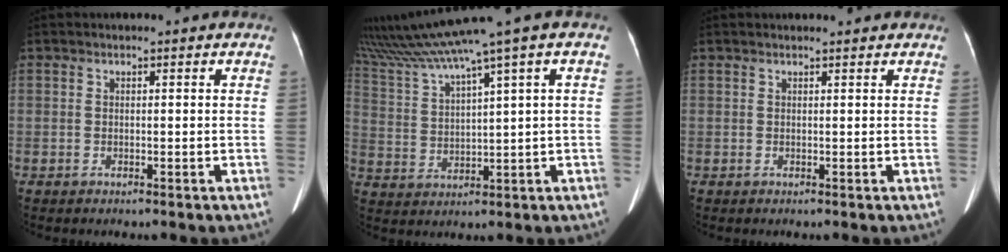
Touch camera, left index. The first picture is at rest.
{"total": 11.7, "force": [8.7, -1.8, 7.7], "torque": [-0.148, 0.019, 0.168]}
{"total": 2.5, "force": [2.4, 0.5, 0.5], "torque": [-0.011, 0.025, 0.028]}